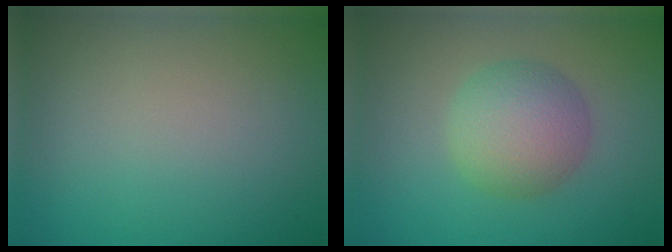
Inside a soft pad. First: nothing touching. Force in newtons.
{"total": 4.7, "press": 4.7, "slide": 0.1}